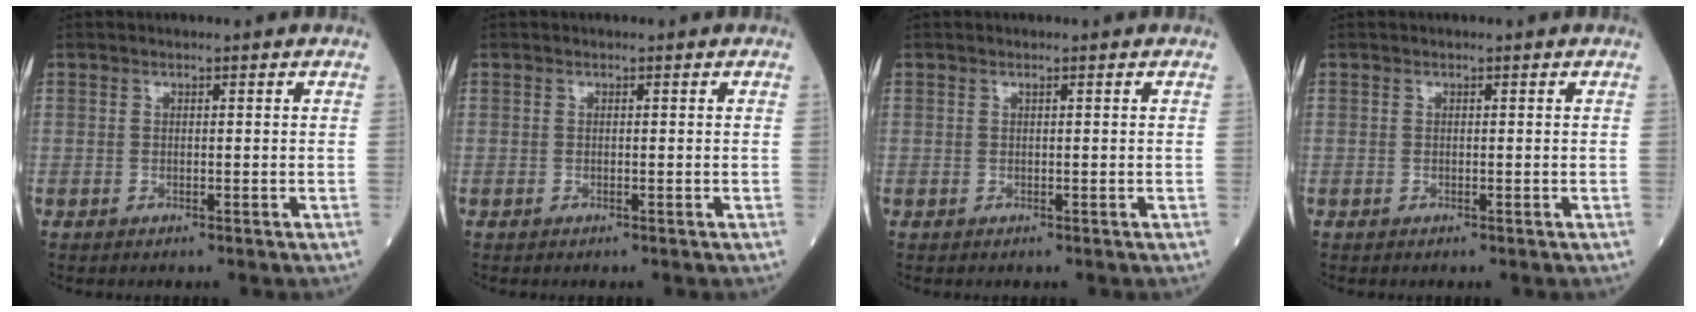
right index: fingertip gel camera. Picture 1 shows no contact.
{"total": 0.0}
{"total": 0.0}
{"total": 0.0}